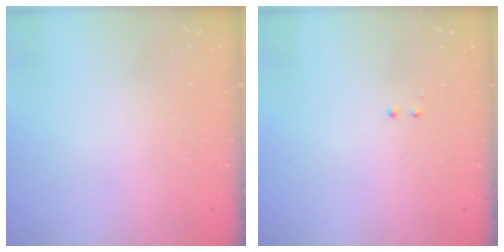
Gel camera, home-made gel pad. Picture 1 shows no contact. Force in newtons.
{"total": 0.5, "press": 0.5, "slide": 0.3}